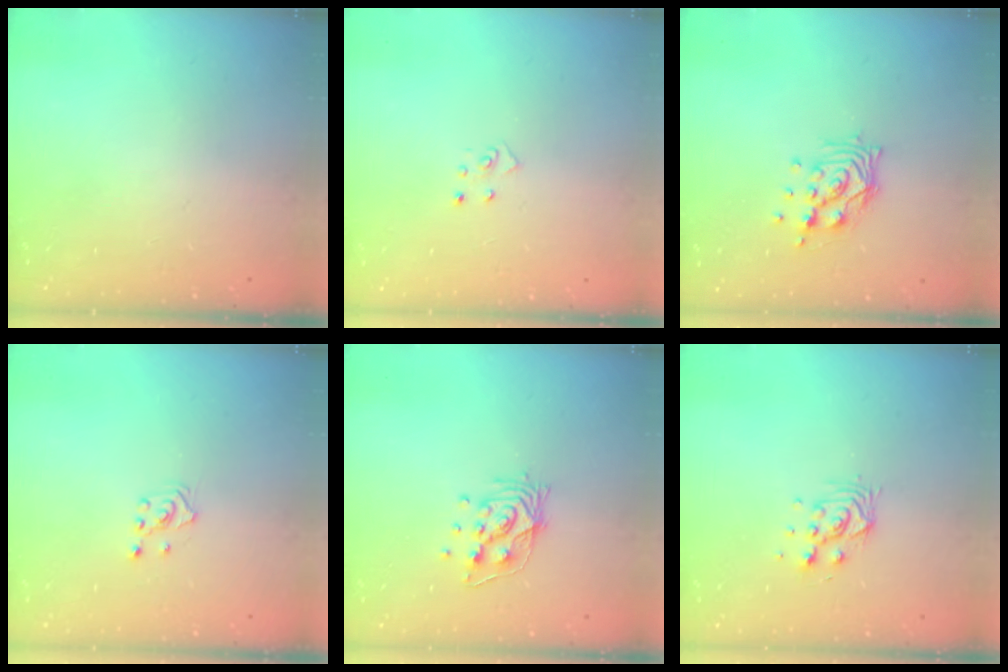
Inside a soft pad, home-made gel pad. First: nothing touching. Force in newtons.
{"total": 4.2, "press": 4.2, "slide": 0.3}
{"total": 9.6, "press": 9.6, "slide": 0.8}
{"total": 2.1, "press": 1.8, "slide": 0.9}
{"total": 10.3, "press": 10.3, "slide": 0.7}
{"total": 5.9, "press": 5.9, "slide": 0.4}